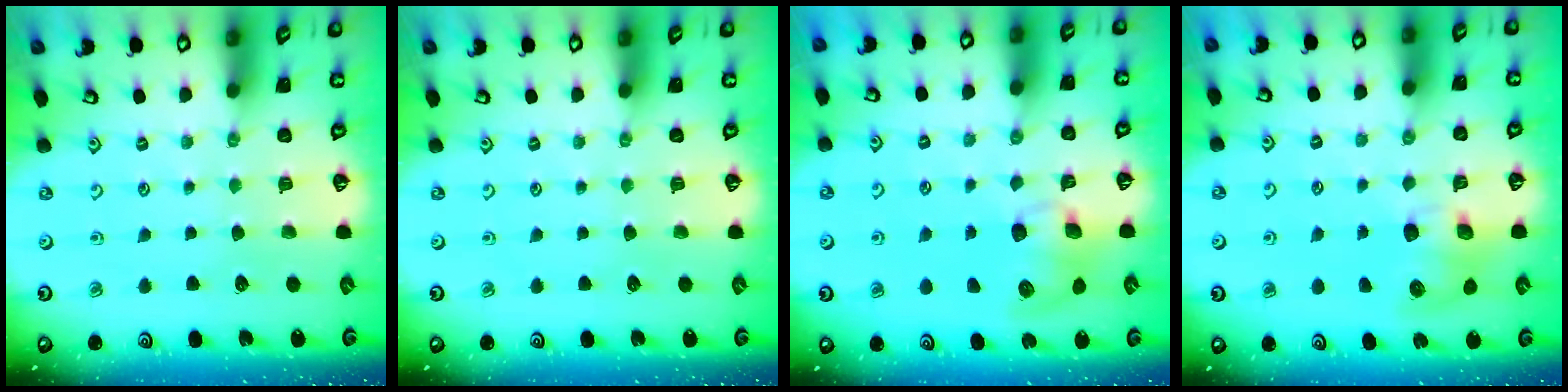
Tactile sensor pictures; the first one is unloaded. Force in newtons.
{"total": 0.0}
{"total": 9.4, "press": 9.3, "slide": 0.8}
{"total": 7.4, "press": 7.3, "slide": 1.0}